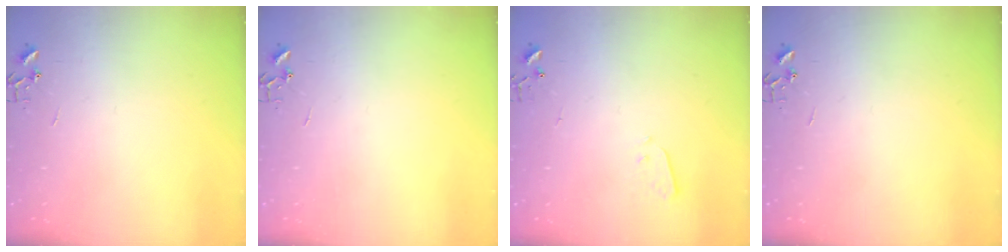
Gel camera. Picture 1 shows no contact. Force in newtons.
{"total": 0.0}
{"total": 2.2, "press": 2.1, "slide": 0.3}
{"total": 0.0}